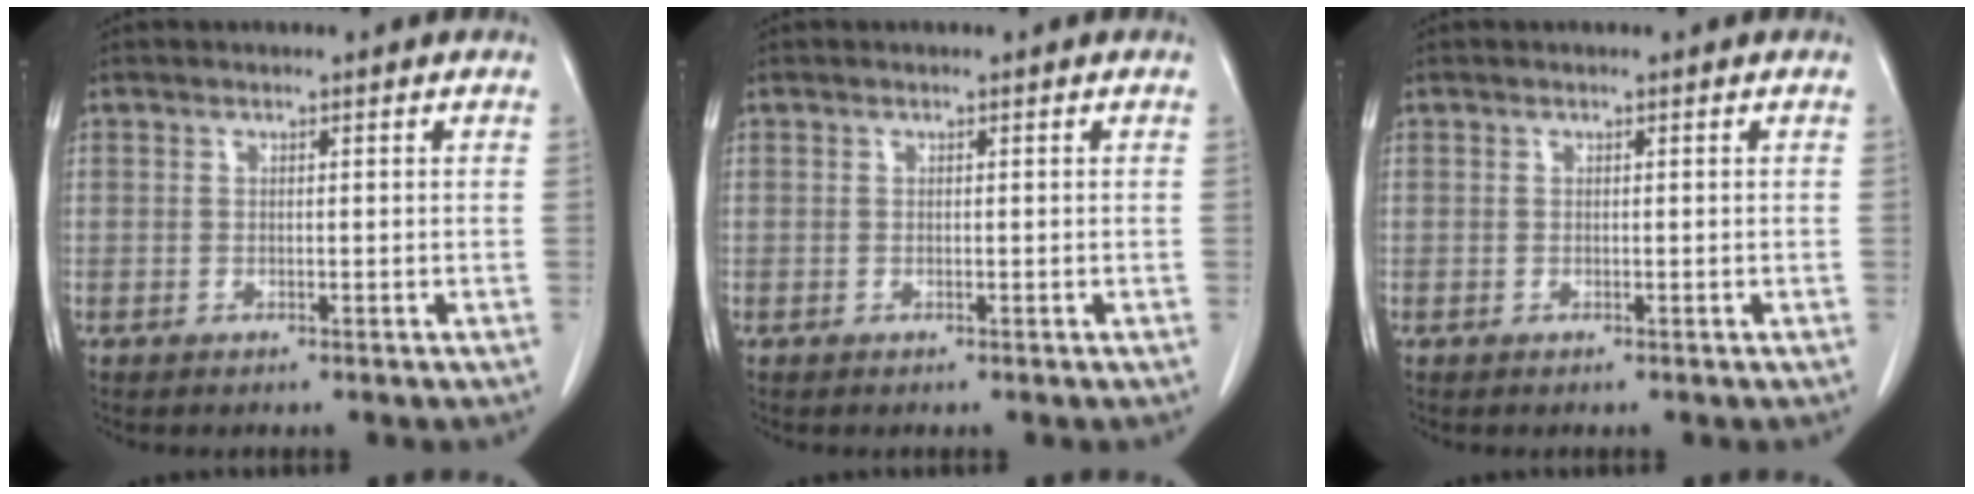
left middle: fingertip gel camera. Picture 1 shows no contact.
{"total": 0.0}
{"total": 0.0}